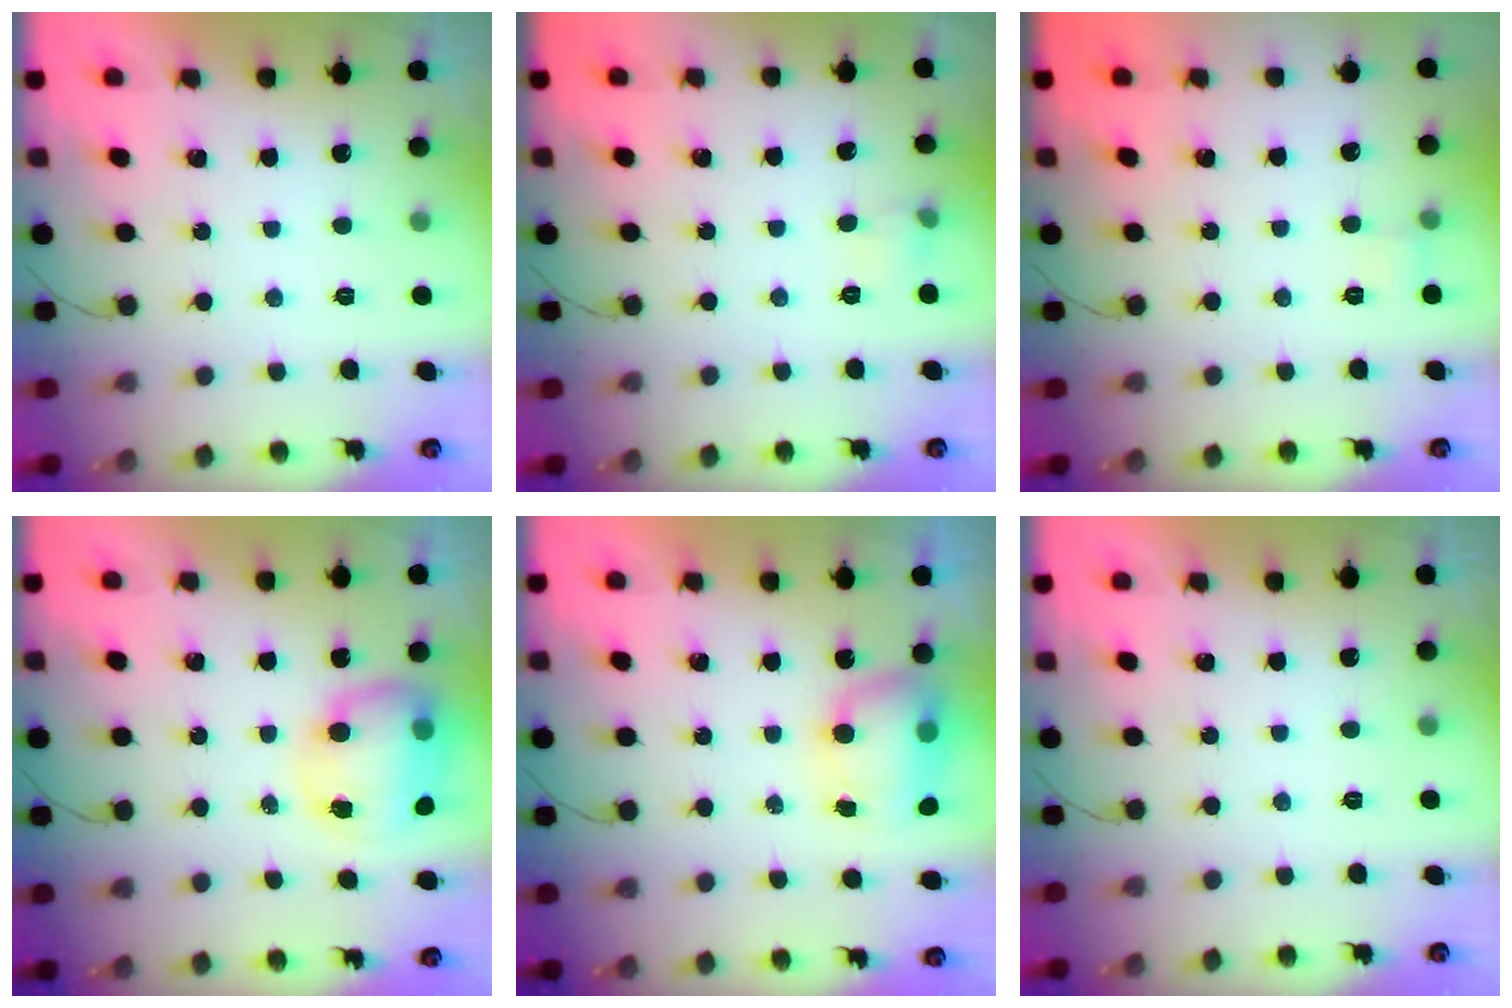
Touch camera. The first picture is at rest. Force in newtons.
{"total": 4.2, "press": 4.0, "slide": 1.3}
{"total": 5.0, "press": 4.8, "slide": 1.5}
{"total": 9.9, "press": 9.5, "slide": 2.7}
{"total": 7.3, "press": 7.2, "slide": 1.0}
{"total": 0.0}